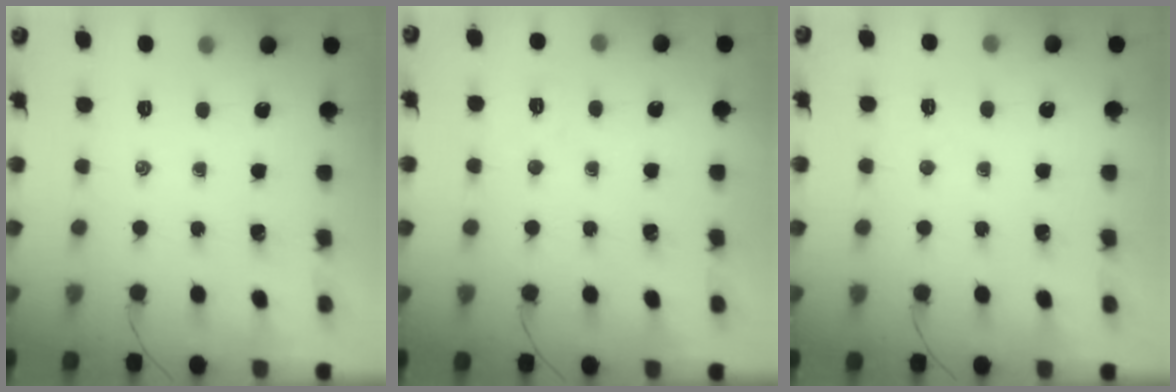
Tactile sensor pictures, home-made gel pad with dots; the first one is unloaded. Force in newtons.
{"total": 4.7, "press": 4.6, "slide": 1.2}
{"total": 2.6, "press": 2.6, "slide": 0.5}